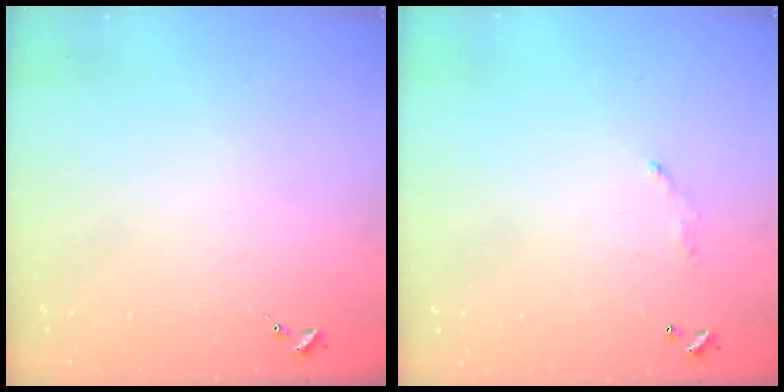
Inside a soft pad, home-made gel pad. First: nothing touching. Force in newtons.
{"total": 4.0, "press": 4.0, "slide": 0.2}